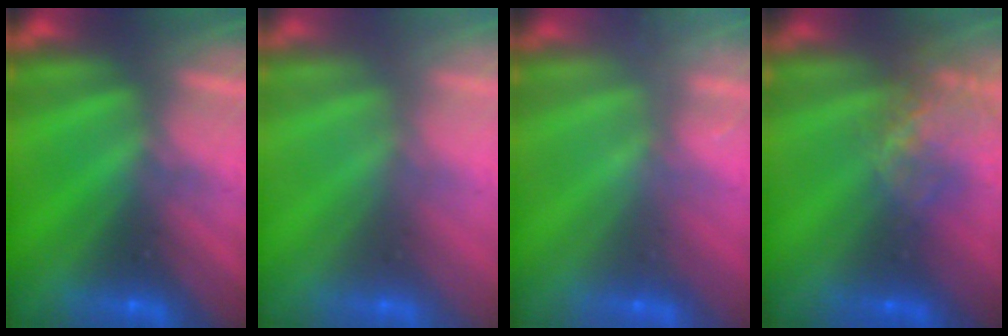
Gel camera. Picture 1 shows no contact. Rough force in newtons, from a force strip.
{"total": 2.4}
{"total": 2.5}
{"total": 7.1}